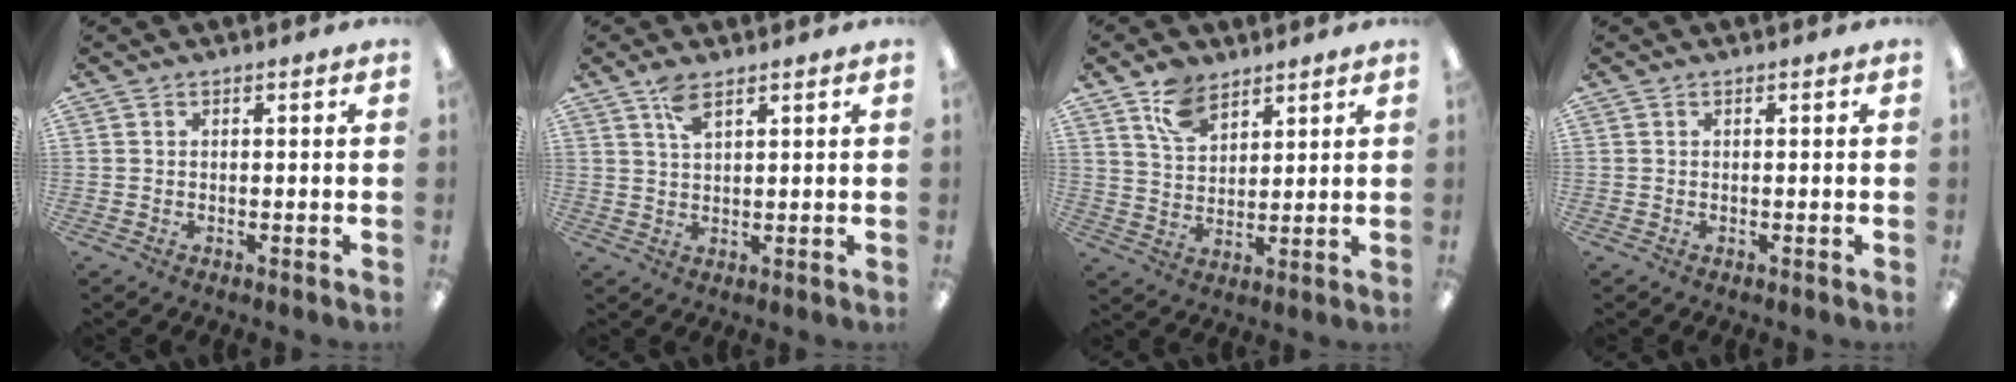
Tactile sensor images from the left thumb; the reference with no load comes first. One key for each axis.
{"total": 4.2, "fx": 2.8, "fy": 1.4, "fz": 2.7, "tx": -0.055, "ty": -0.002, "tz": 0.049}
{"total": 8.6, "fx": 6.0, "fy": 4.9, "fz": 3.8, "tx": -0.077, "ty": -0.020, "tz": 0.113}
{"total": 0.0}